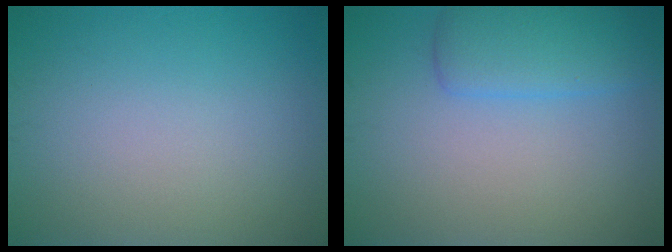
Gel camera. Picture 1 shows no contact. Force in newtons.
{"total": 3.4, "press": 3.4, "slide": 0.3}